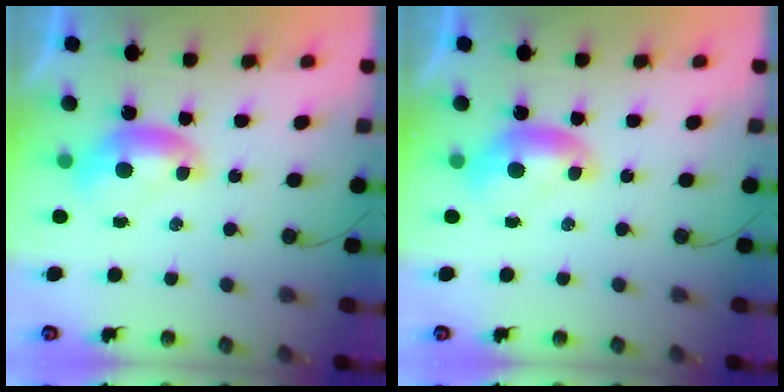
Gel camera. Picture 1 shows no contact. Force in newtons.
{"total": 0.0}